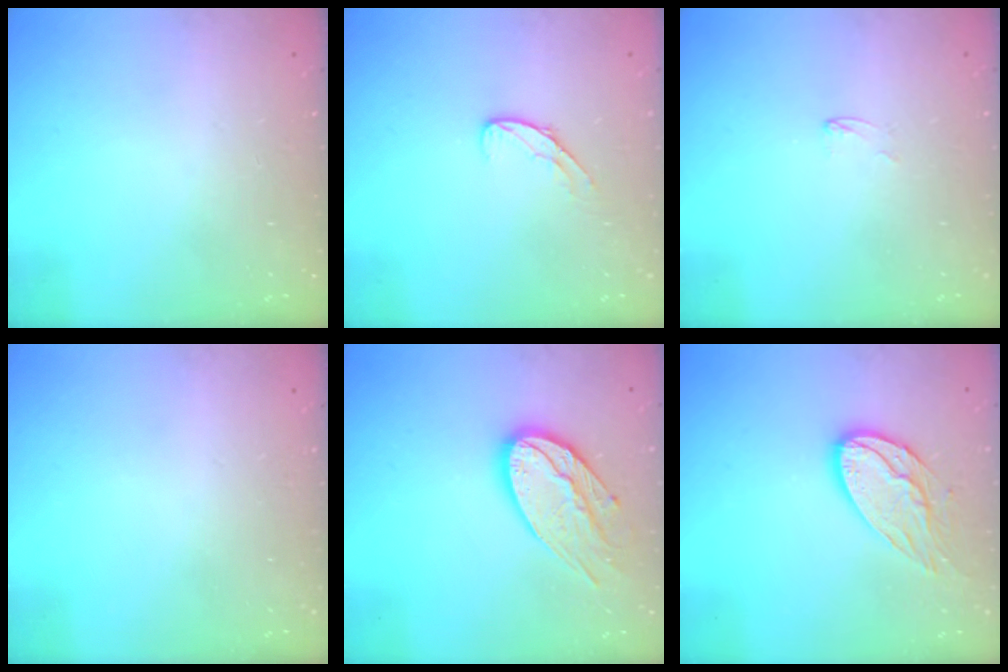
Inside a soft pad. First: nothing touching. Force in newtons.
{"total": 6.3, "press": 6.3, "slide": 0.6}
{"total": 1.7, "press": 1.6, "slide": 0.1}
{"total": 0.0}
{"total": 15.8, "press": 15.8, "slide": 1.2}
{"total": 11.8, "press": 11.8, "slide": 0.6}